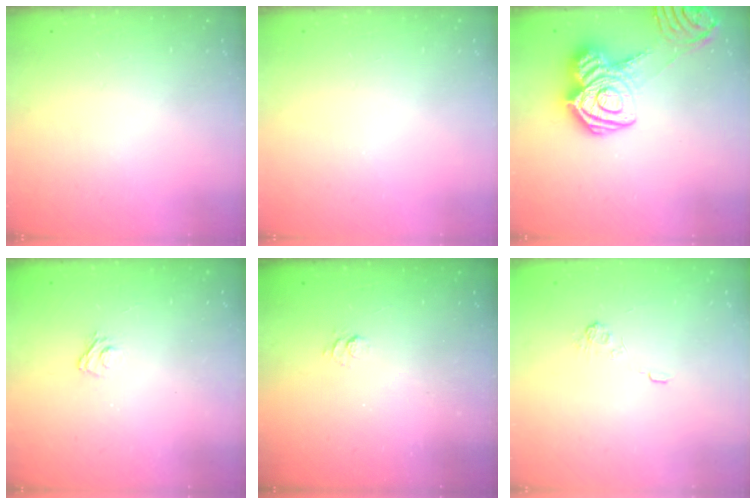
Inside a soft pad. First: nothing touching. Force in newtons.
{"total": 0.0}
{"total": 17.8, "press": 17.8, "slide": 1.2}
{"total": 2.9, "press": 2.6, "slide": 1.2}
{"total": 2.5, "press": 2.0, "slide": 1.4}
{"total": 2.5, "press": 2.1, "slide": 1.4}